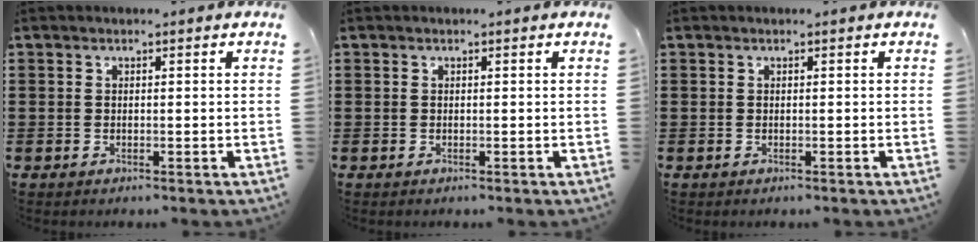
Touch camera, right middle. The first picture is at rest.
{"total": 0.0}
{"total": 0.0}